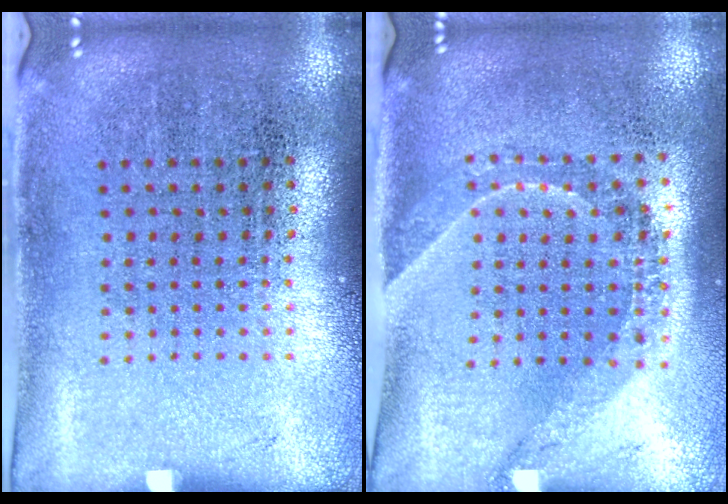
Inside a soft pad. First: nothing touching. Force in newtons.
{"total": 1.6, "press": 1.2, "slide": 1.1}